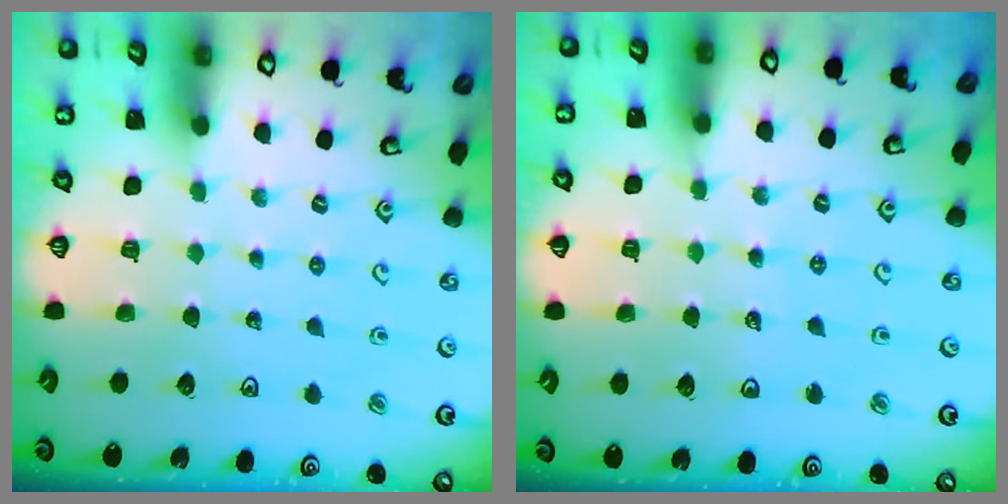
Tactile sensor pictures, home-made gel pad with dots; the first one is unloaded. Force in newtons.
{"total": 3.6, "press": 3.4, "slide": 1.1}